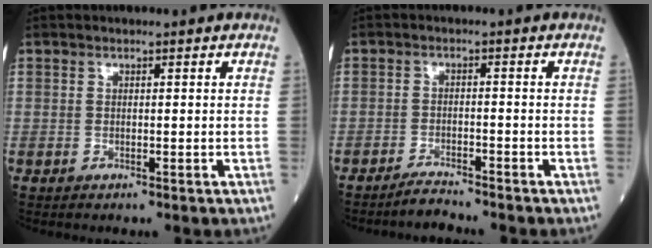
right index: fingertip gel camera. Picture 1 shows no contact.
{"total": 2.5, "force": [-2.4, -0.4, 0.2], "torque": [-0.008, -0.014, -0.042]}